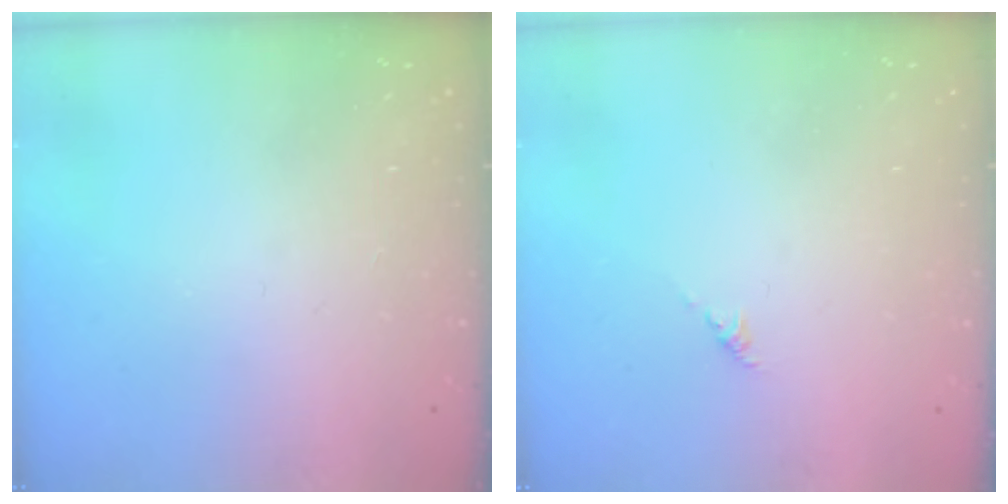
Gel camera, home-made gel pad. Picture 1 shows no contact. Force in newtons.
{"total": 0.0}